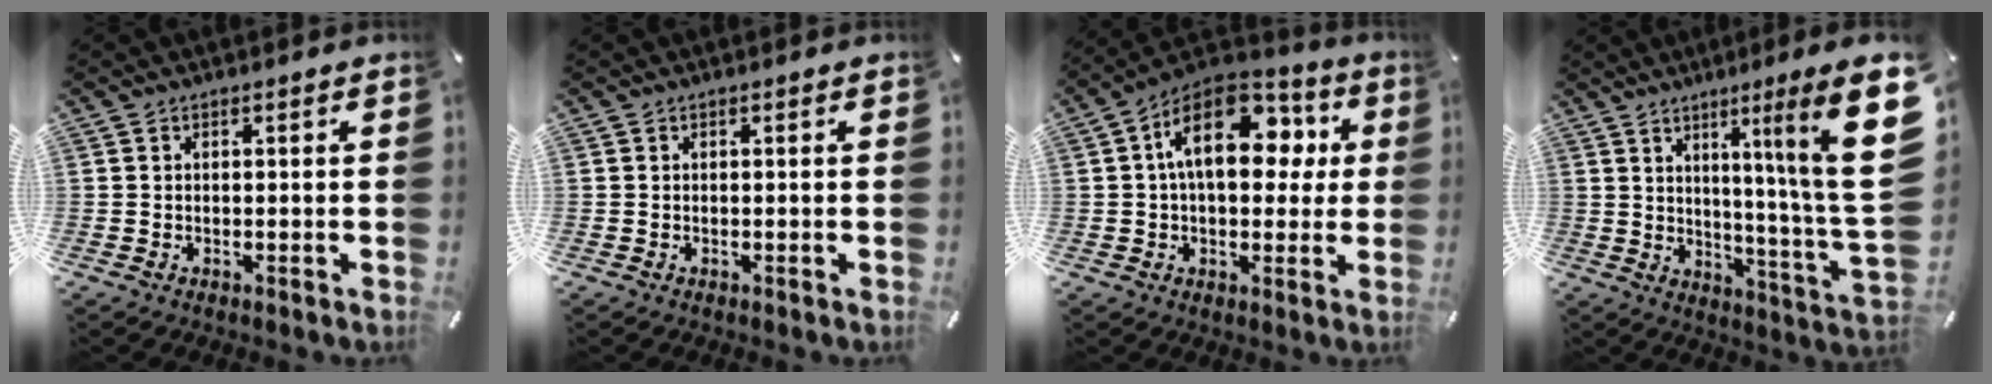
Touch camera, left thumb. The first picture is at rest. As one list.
[{"total": 0.0}, {"total": 16.9, "force": [4.4, 10.6, 12.4], "torque": [-0.191, -0.007, 0.078]}, {"total": 19.4, "force": [8.1, 0.4, 17.5], "torque": [-0.251, -0.075, 0.108]}]